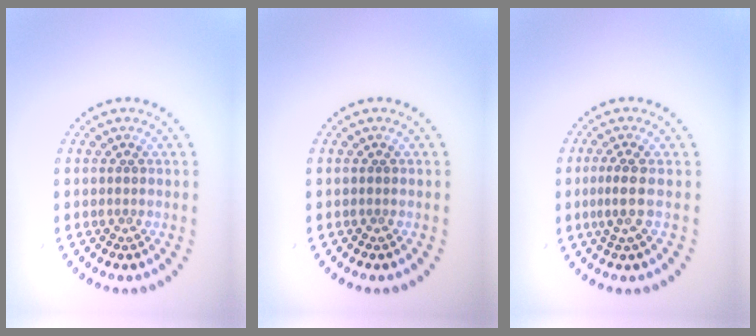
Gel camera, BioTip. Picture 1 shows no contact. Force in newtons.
{"total": 0.0}
{"total": 2.1, "press": 1.6, "slide": 1.3}